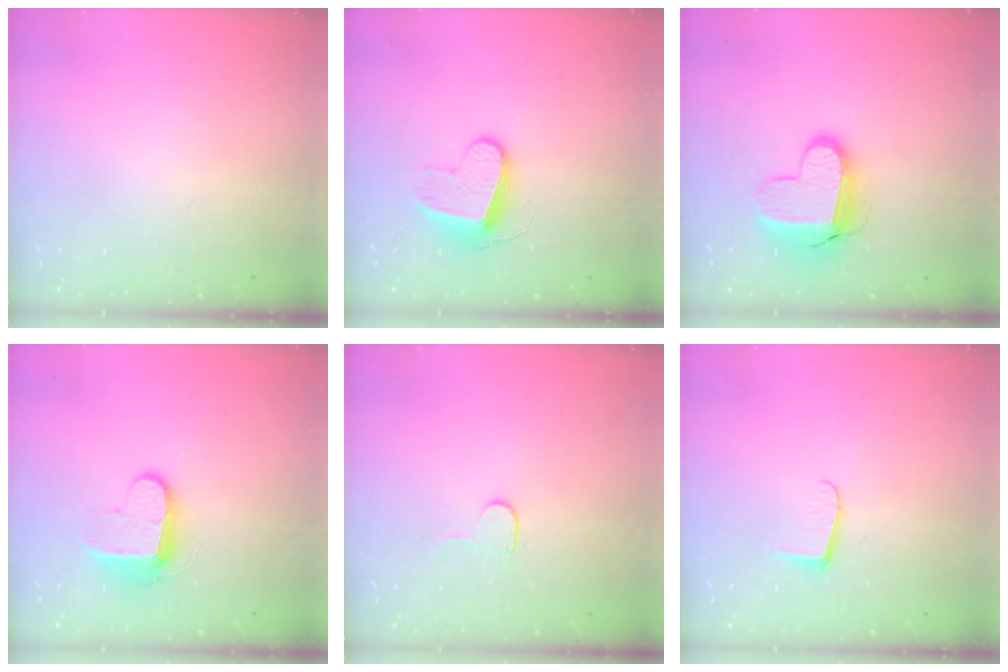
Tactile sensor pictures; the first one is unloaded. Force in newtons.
{"total": 9.5, "press": 9.5, "slide": 0.7}
{"total": 12.8, "press": 12.8, "slide": 1.0}
{"total": 10.5, "press": 10.4, "slide": 1.0}
{"total": 3.6, "press": 3.6, "slide": 0.4}
{"total": 6.0, "press": 5.9, "slide": 0.6}